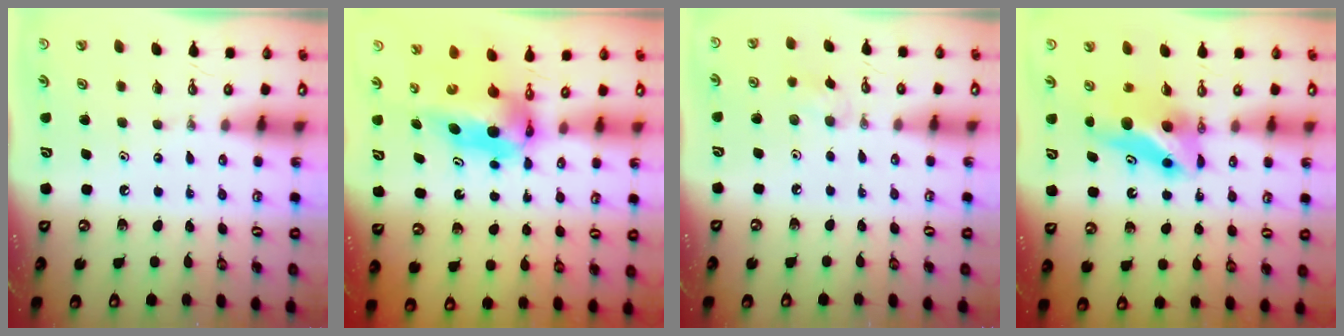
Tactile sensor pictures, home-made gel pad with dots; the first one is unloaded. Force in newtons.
{"total": 6.1, "press": 6.1, "slide": 0.4}
{"total": 6.5, "press": 6.1, "slide": 2.2}
{"total": 7.8, "press": 7.7, "slide": 0.6}